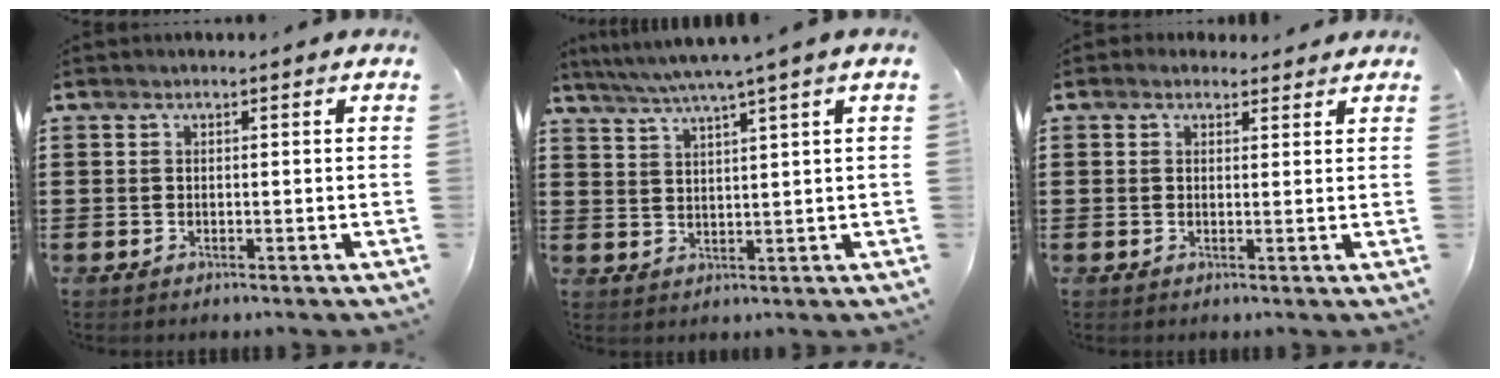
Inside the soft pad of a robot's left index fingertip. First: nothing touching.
{"total": 4.2, "force": [3.1, -0.9, 2.7], "torque": [-0.060, -0.015, 0.051]}
{"total": 1.6, "force": [1.3, 0.9, 0.1], "torque": [-0.007, 0.007, 0.026]}